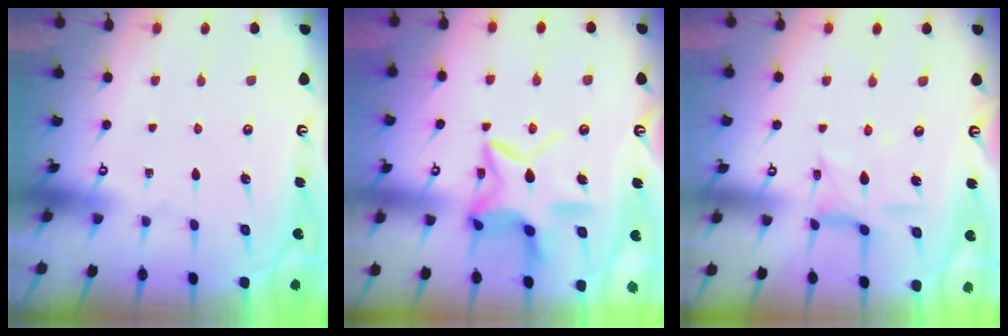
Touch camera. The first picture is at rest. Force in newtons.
{"total": 14.5, "press": 14.5, "slide": 1.2}
{"total": 7.7, "press": 7.6, "slide": 0.6}